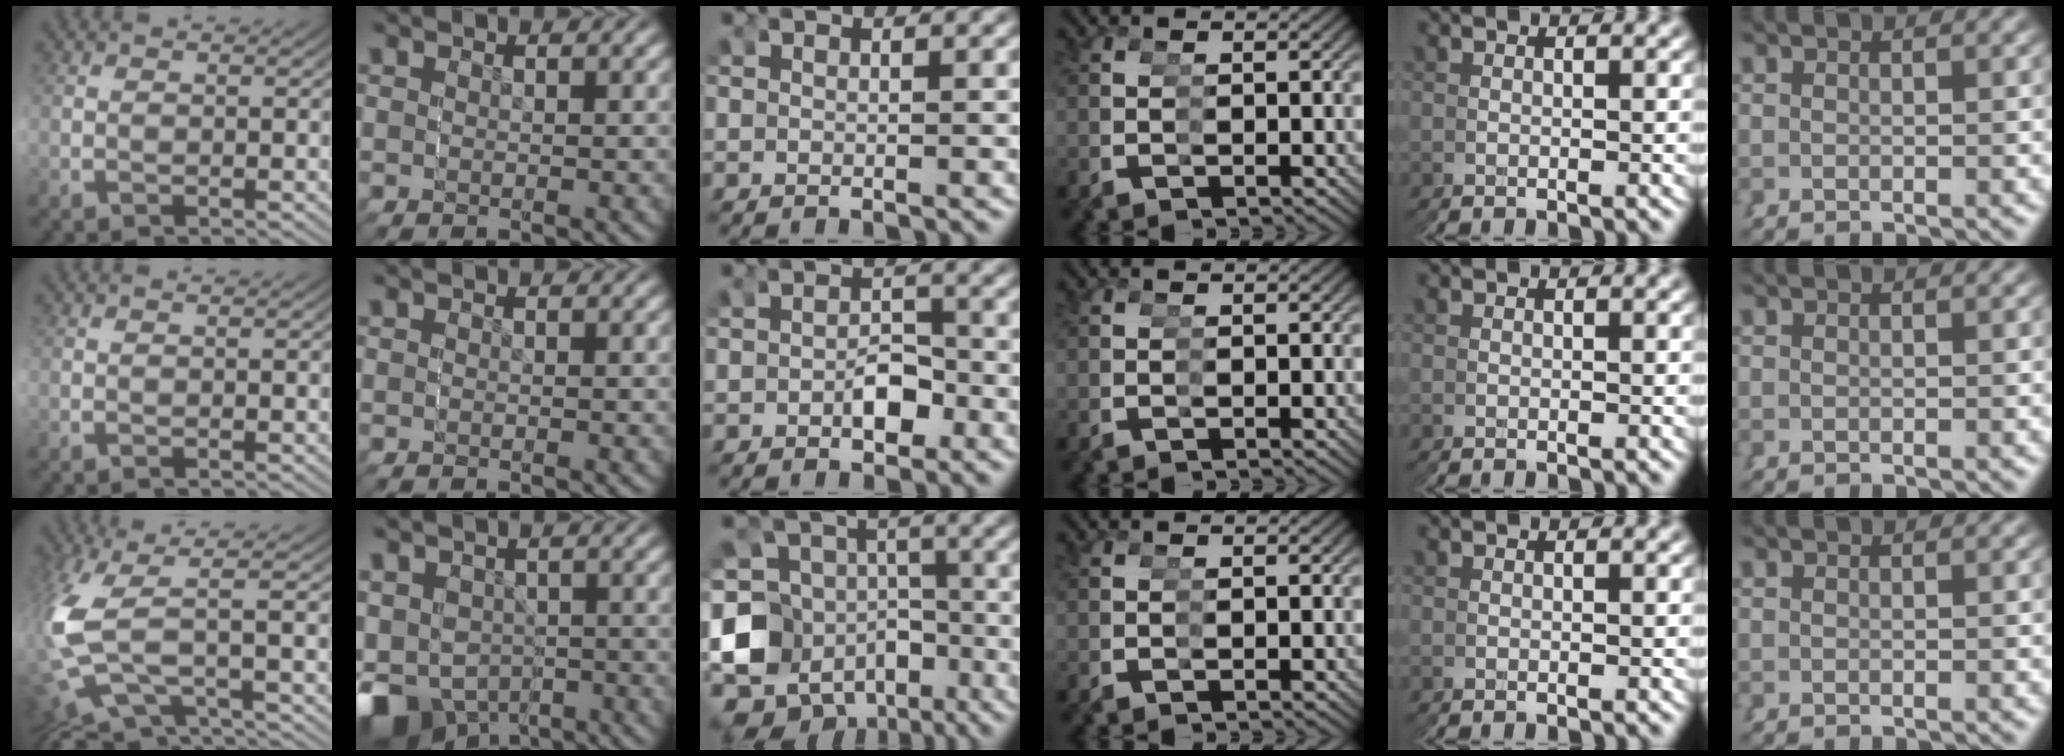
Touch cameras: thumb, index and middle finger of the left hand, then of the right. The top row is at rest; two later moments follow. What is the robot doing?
{"motion": "grasp_and_lifting", "object": "stress ball aka squeeze ball"}